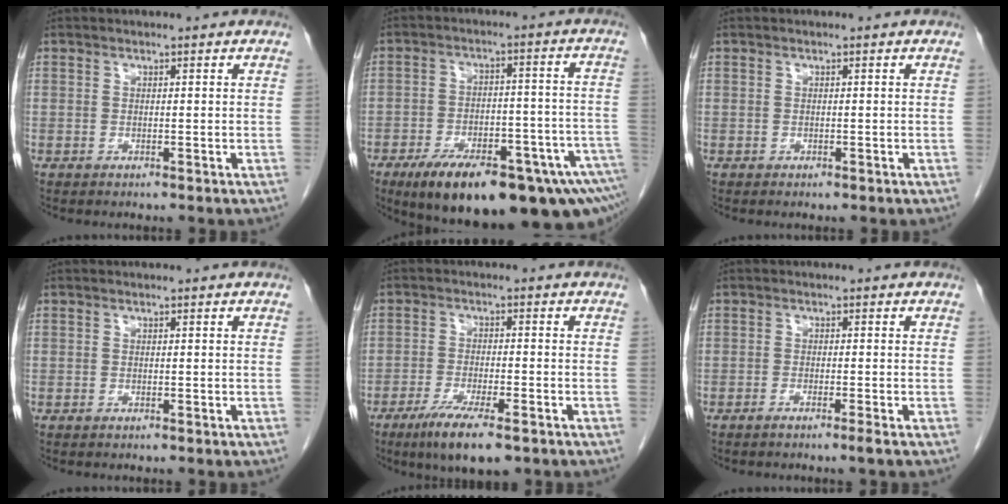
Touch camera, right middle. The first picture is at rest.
{"total": 22.3, "force": [-15.1, 5.8, 15.4], "torque": [-0.148, 0.016, -0.209]}
{"total": 0.7, "force": [0.3, 0.0, -0.6], "torque": [0.006, 0.001, 0.004]}
{"total": 0.0}
{"total": 8.0, "force": [-5.3, 1.3, 5.9], "torque": [-0.101, -0.019, -0.084]}
{"total": 2.0, "force": [-1.4, -0.6, 1.3], "torque": [-0.022, 0.001, -0.026]}